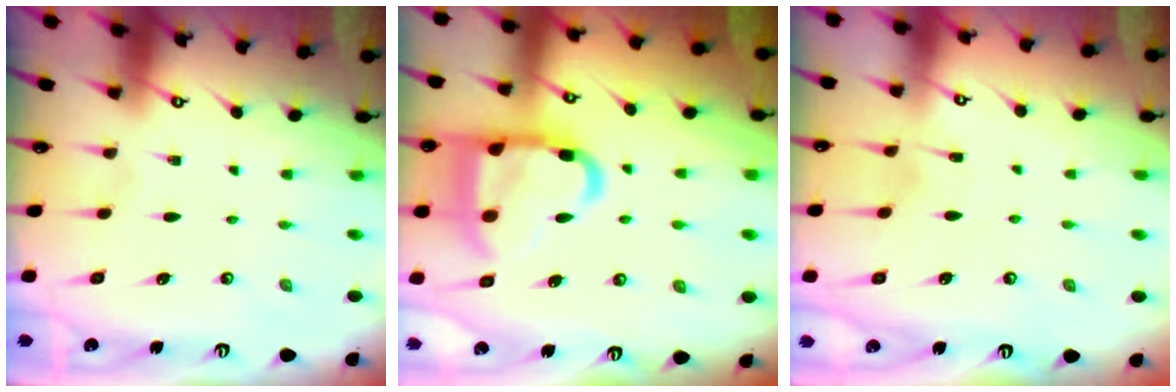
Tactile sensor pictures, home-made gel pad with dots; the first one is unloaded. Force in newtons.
{"total": 19.1, "press": 18.9, "slide": 2.0}
{"total": 3.5, "press": 3.5, "slide": 0.3}